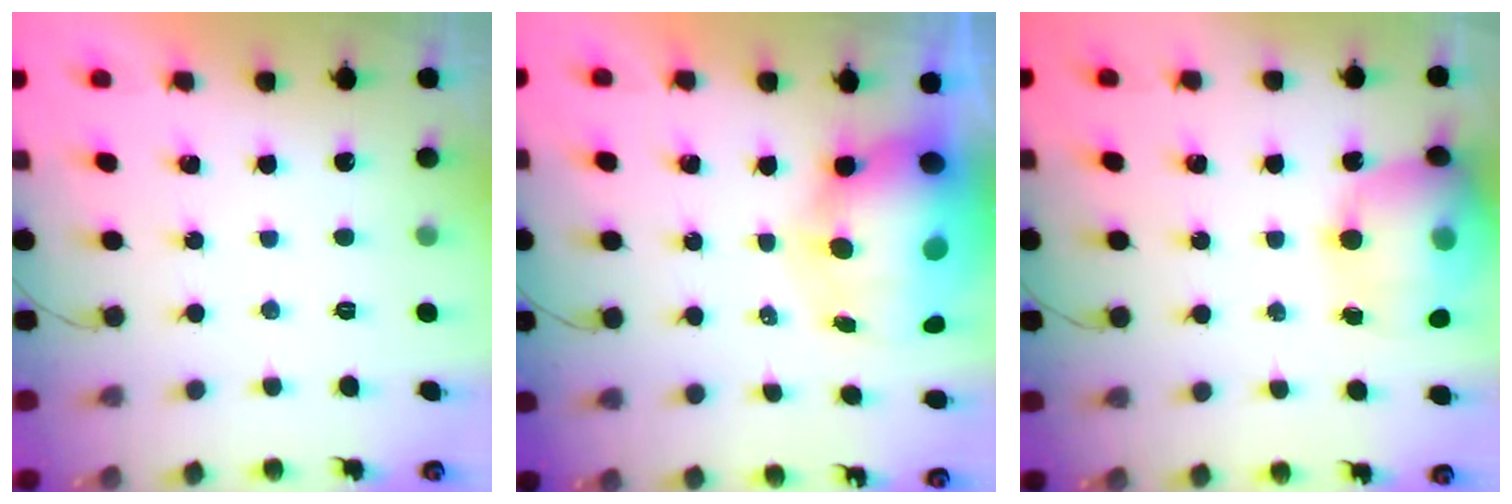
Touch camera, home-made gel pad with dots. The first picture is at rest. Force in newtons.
{"total": 18.2, "press": 17.6, "slide": 4.4}
{"total": 18.2, "press": 17.9, "slide": 3.3}